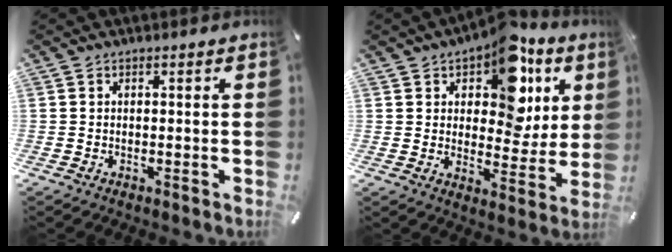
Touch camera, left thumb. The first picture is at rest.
{"total": 15.2, "force": [7.9, 9.2, 9.2], "torque": [-0.130, -0.054, 0.136]}